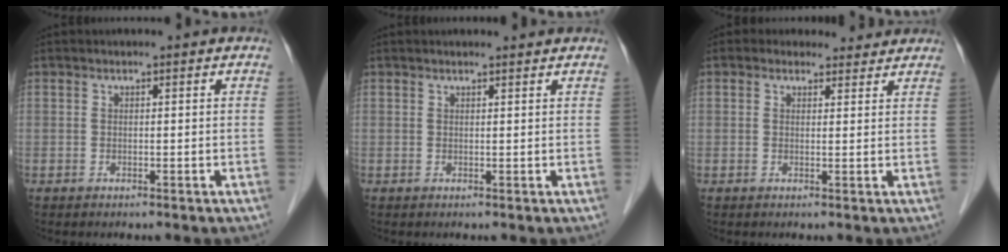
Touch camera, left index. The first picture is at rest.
{"total": 2.0, "force": [1.9, 0.0, 0.5], "torque": [-0.008, 0.008, 0.022]}
{"total": 3.4, "force": [2.9, 1.8, 0.0], "torque": [0.005, 0.010, 0.030]}